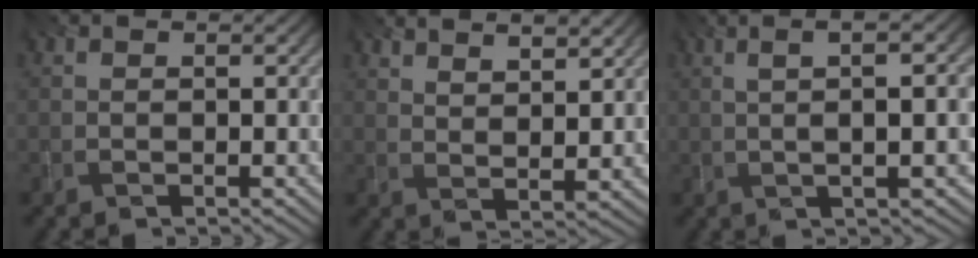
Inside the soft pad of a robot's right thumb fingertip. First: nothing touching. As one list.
[{"total": 6.2, "force": [4.8, 1.4, 3.6], "torque": [-0.055, -0.014, 0.085]}, {"total": 7.6, "force": [0.9, 0.9, 7.5], "torque": [-0.103, 0.026, 0.005]}]